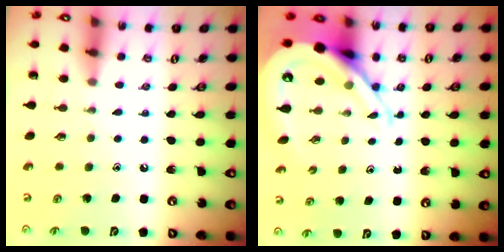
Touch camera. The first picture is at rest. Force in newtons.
{"total": 12.0, "press": 11.9, "slide": 1.3}